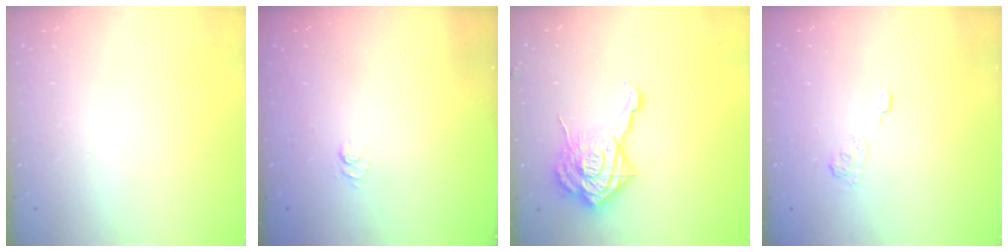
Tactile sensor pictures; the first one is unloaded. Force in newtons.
{"total": 2.4, "press": 1.9, "slide": 1.4}
{"total": 20.0, "press": 19.8, "slide": 2.1}
{"total": 3.6, "press": 3.2, "slide": 1.5}